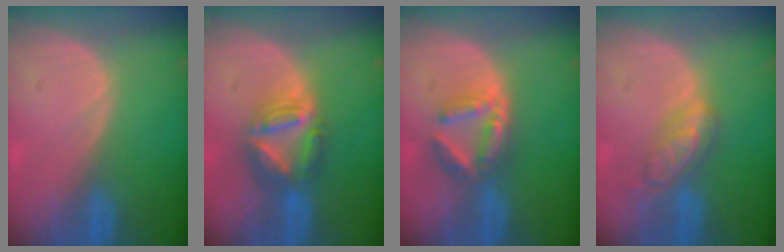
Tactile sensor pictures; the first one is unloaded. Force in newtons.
{"total": 7.7, "press": 6.6, "slide": 4.0}
{"total": 6.0, "press": 5.7, "slide": 1.8}
{"total": 5.8, "press": 5.0, "slide": 2.9}